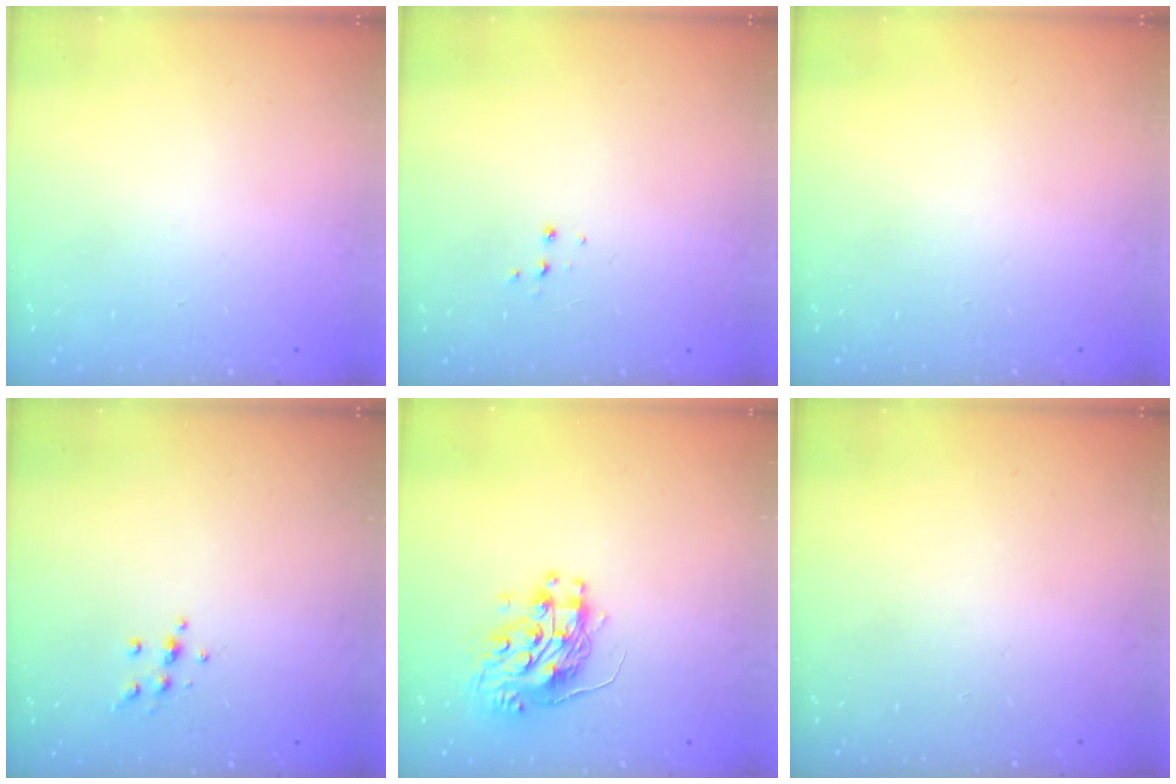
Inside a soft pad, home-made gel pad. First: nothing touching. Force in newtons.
{"total": 3.9, "press": 3.9, "slide": 0.5}
{"total": 0.0}
{"total": 5.4, "press": 5.3, "slide": 0.6}
{"total": 10.7, "press": 10.6, "slide": 1.2}
{"total": 0.0}